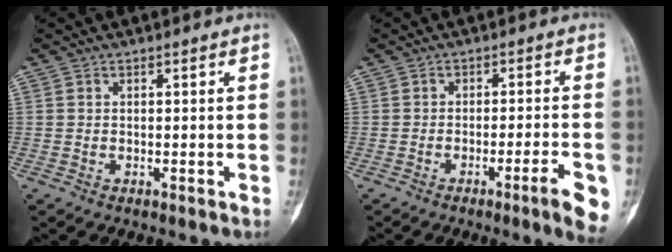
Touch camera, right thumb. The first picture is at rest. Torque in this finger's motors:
{"motor_torque": [0.07, 0.24, -0.09, 0.09, -0.03]}